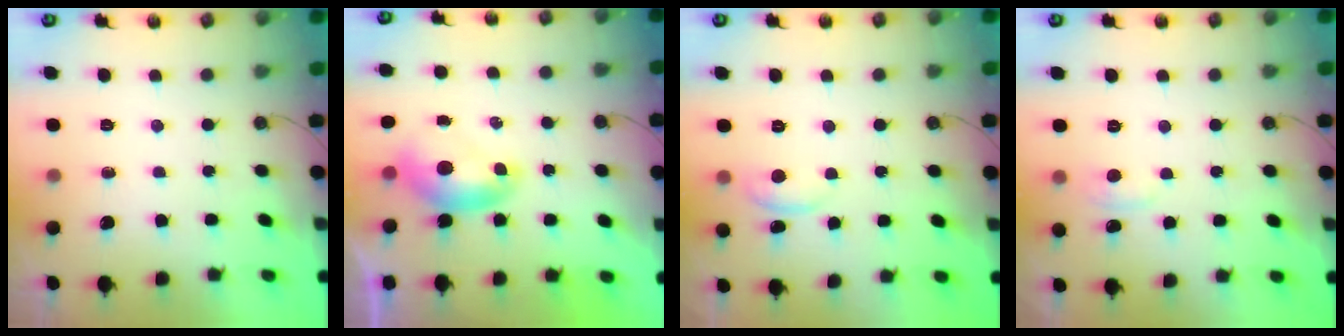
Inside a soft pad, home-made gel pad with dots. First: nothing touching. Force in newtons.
{"total": 0.0}
{"total": 0.6, "press": 0.1, "slide": 0.6}
{"total": 2.8, "press": 2.8, "slide": 0.5}